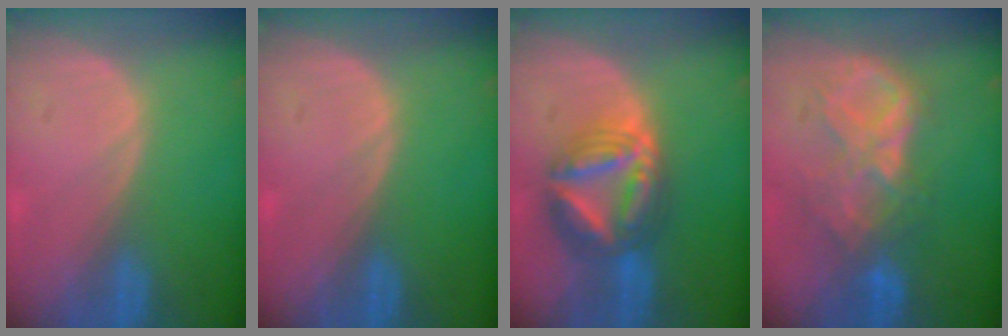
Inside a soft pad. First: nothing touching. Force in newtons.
{"total": 0.0}
{"total": 9.1, "press": 9.1, "slide": 0.9}
{"total": 8.6, "press": 7.6, "slide": 3.9}